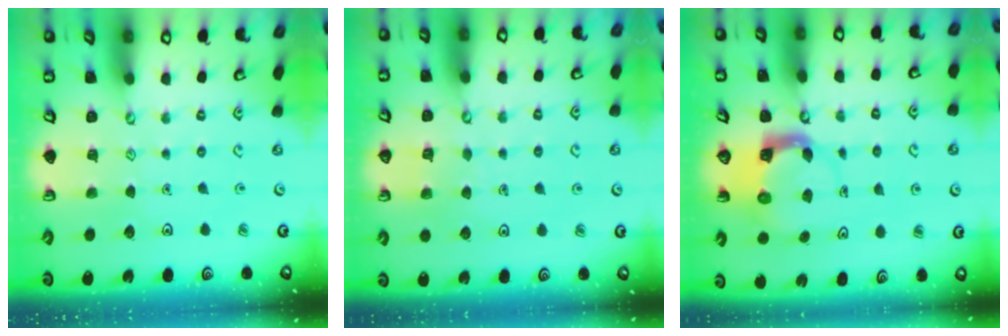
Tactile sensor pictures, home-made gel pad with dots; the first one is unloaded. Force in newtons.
{"total": 3.3, "press": 3.3, "slide": 0.3}
{"total": 4.0, "press": 4.0, "slide": 0.5}